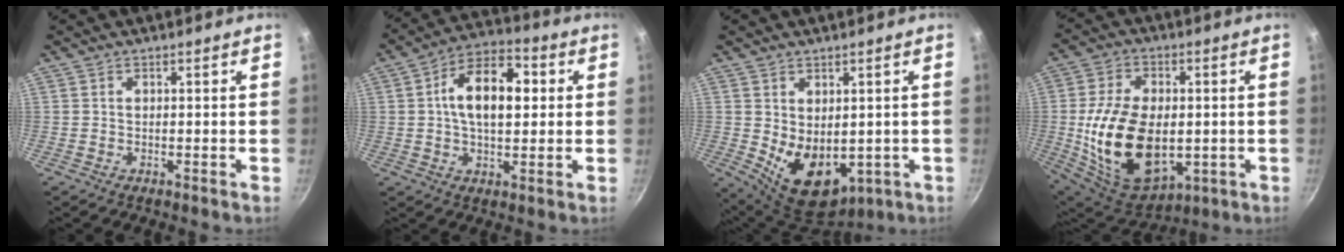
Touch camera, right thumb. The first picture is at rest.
{"total": 13.4, "force": [1.8, 7.5, 10.9], "torque": [-0.162, 0.019, 0.021]}
{"total": 12.9, "force": [-2.2, 8.1, 9.8], "torque": [-0.137, -0.015, -0.001]}
{"total": 21.0, "force": [-1.9, 12.7, 16.6], "torque": [-0.284, -0.009, -0.006]}